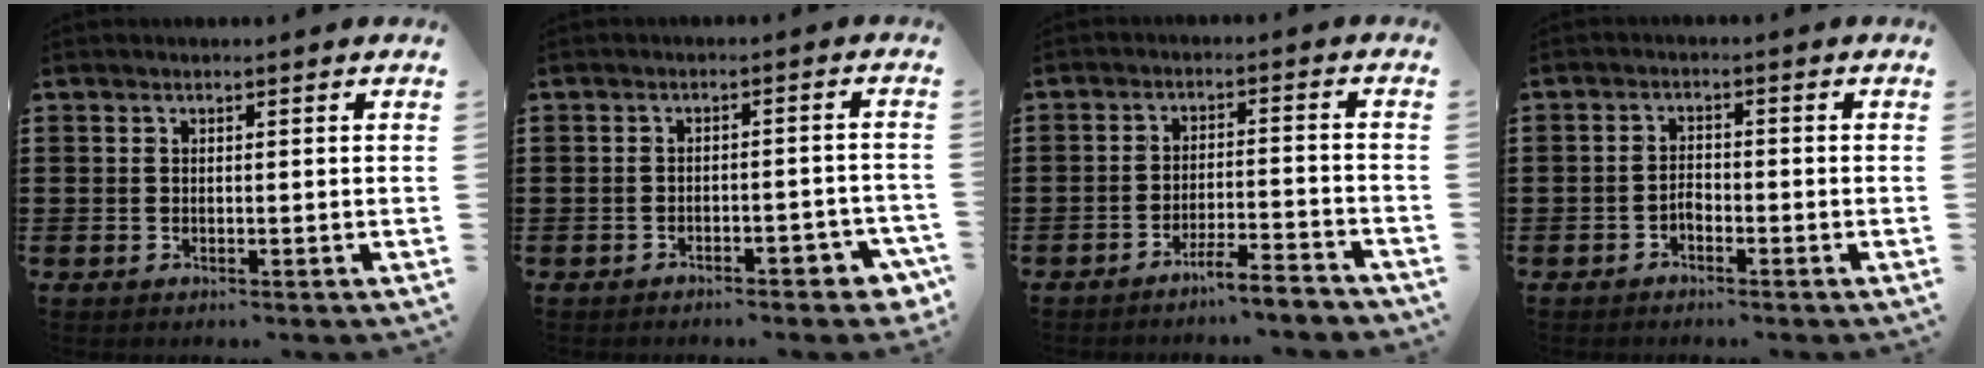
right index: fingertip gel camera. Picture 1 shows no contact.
{"total": 2.9, "force": [-2.4, 0.7, 1.4], "torque": [-0.026, 0.005, -0.047]}
{"total": 4.7, "force": [-4.3, -0.3, 1.7], "torque": [-0.036, -0.009, -0.086]}
{"total": 1.7, "force": [-1.1, 0.9, 0.8], "torque": [-0.020, 0.002, -0.023]}